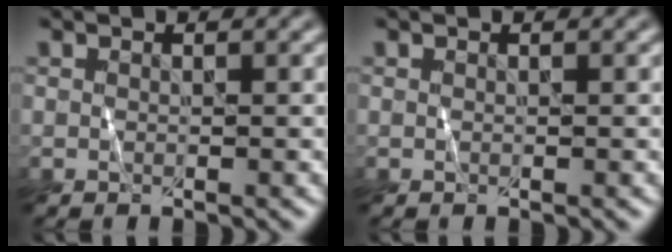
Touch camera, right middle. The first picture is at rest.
{"total": 0.0}